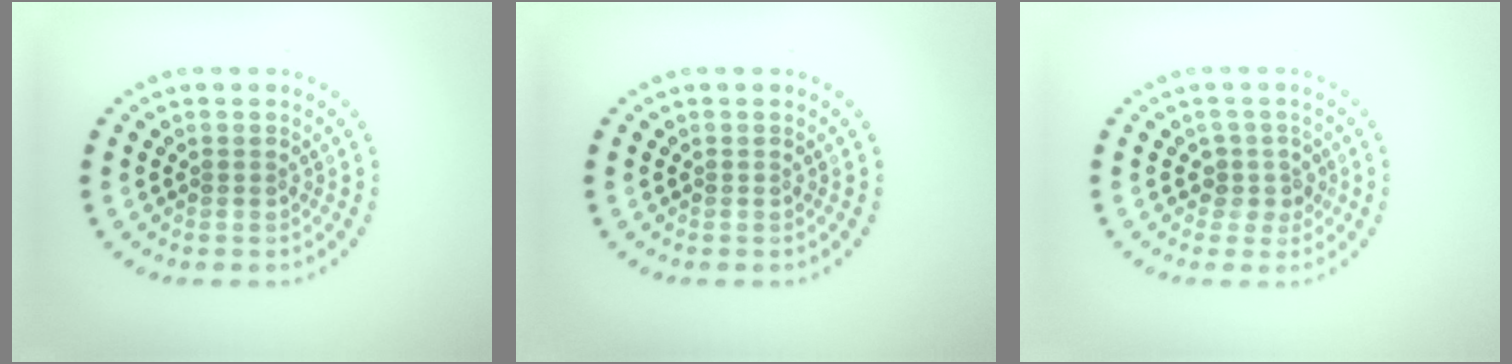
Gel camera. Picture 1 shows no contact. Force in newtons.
{"total": 0.0}
{"total": 1.9, "press": 1.5, "slide": 1.1}